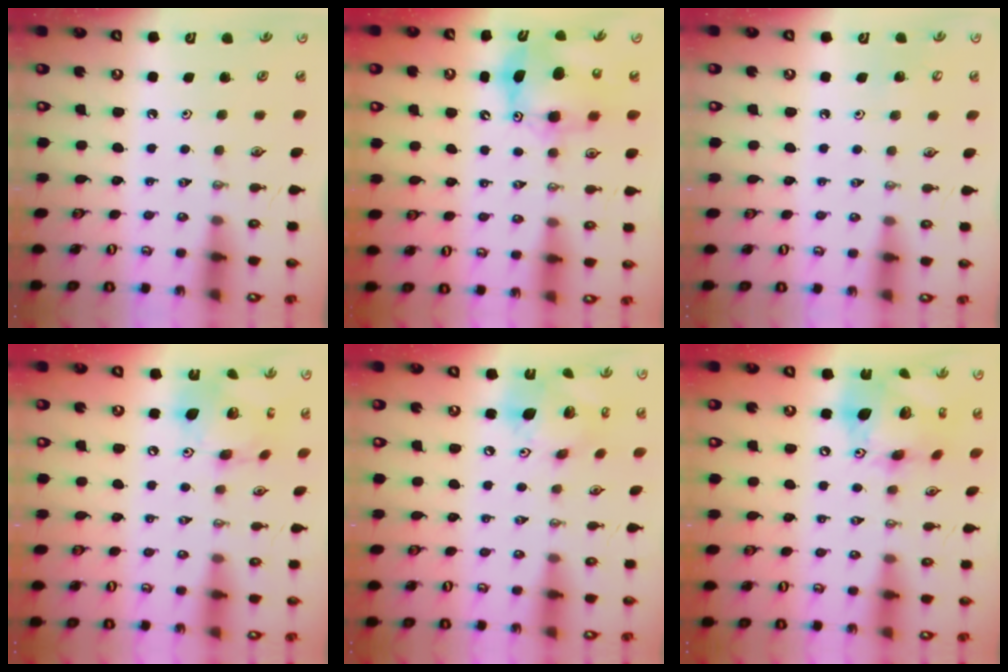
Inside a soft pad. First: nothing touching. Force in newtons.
{"total": 10.2, "press": 10.1, "slide": 0.9}
{"total": 4.0, "press": 3.9, "slide": 0.4}
{"total": 16.5, "press": 16.4, "slide": 1.7}
{"total": 15.1, "press": 14.8, "slide": 3.1}
{"total": 17.7, "press": 17.6, "slide": 1.8}